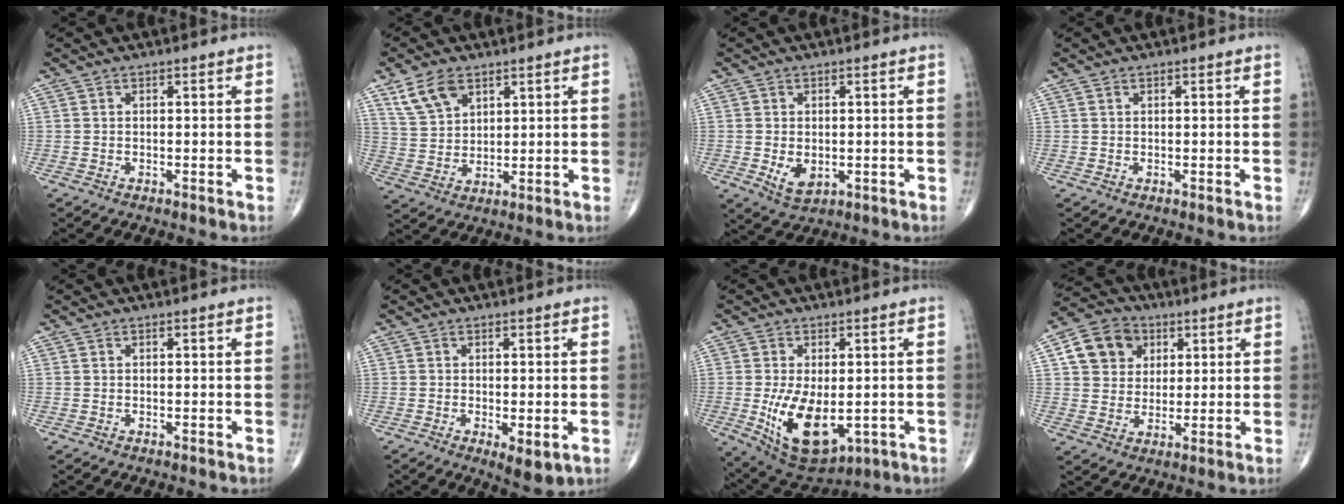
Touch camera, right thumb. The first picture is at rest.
{"total": 7.7, "force": [4.6, 4.5, 4.2], "torque": [-0.070, -0.017, 0.097]}
{"total": 4.9, "force": [-0.8, 3.2, 3.5], "torque": [-0.053, -0.010, -0.001]}
{"total": 0.0}
{"total": 0.0}
{"total": 4.6, "force": [-1.2, 1.7, 4.0], "torque": [-0.063, -0.014, -0.013]}
{"total": 13.4, "force": [-2.3, 7.1, 11.1], "torque": [-0.185, -0.019, -0.014]}
{"total": 10.6, "force": [3.5, 8.9, 4.6], "torque": [-0.060, -0.004, 0.058]}